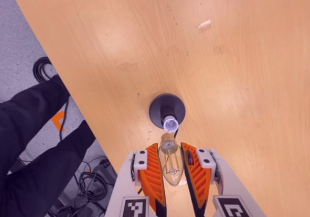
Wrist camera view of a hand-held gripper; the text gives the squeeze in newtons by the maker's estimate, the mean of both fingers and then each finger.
{"total": 14.5, "left": 15.7, "right": 13.4}